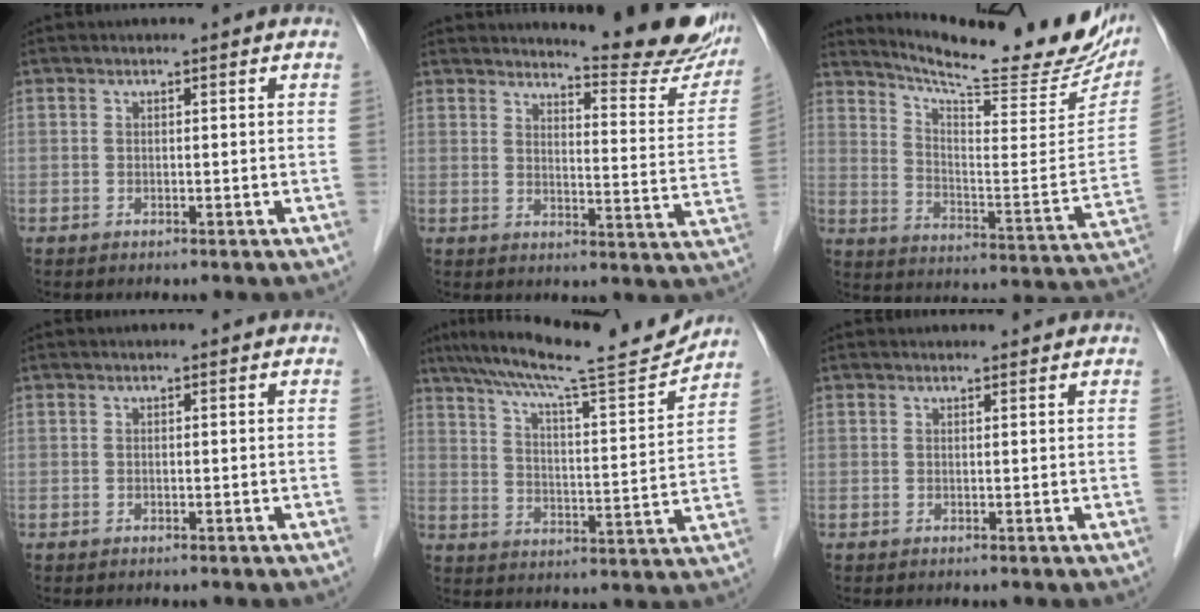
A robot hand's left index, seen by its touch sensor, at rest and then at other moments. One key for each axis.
{"total": 15.3, "fx": 14.3, "fy": 1.5, "fz": 5.3, "tx": -0.063, "ty": -0.072, "tz": 0.161}
{"total": 22.9, "fx": 20.3, "fy": 2.6, "fz": 10.2, "tx": -0.161, "ty": -0.065, "tz": 0.272}
{"total": 0.0}
{"total": 16.6, "fx": 15.1, "fy": -0.4, "fz": 6.9, "tx": -0.119, "ty": -0.013, "tz": 0.226}
{"total": 2.5, "fx": 2.5, "fy": 0.3, "fz": 0.4, "tx": -0.010, "ty": 0.018, "tz": 0.032}